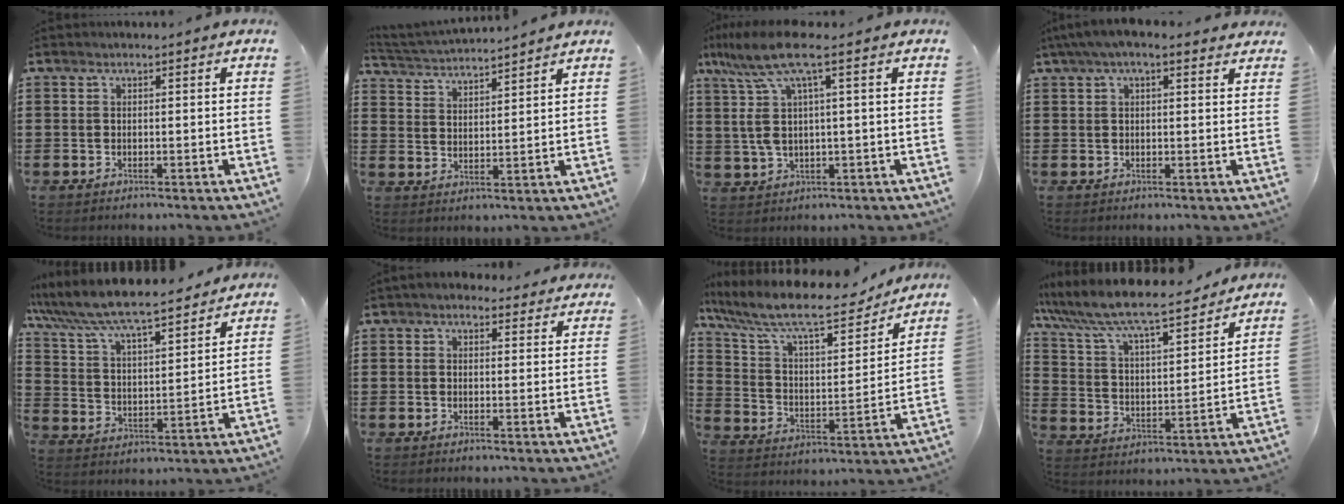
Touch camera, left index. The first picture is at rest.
{"total": 3.5, "force": [3.5, -0.3, 0.2], "torque": [-0.020, -0.020, 0.058]}
{"total": 9.4, "force": [3.2, 2.0, 8.6], "torque": [-0.214, -0.022, 0.041]}
{"total": 3.9, "force": [2.4, 1.4, 2.8], "torque": [-0.060, 0.007, 0.042]}
{"total": 7.5, "force": [7.0, 0.7, 2.7], "torque": [-0.084, -0.042, 0.117]}
{"total": 2.8, "force": [2.3, 1.3, 0.8], "torque": [-0.024, 0.000, 0.042]}
{"total": 12.0, "force": [10.0, 1.8, 6.3], "torque": [-0.163, -0.058, 0.171]}
{"total": 8.0, "force": [7.3, 0.8, 3.1], "torque": [-0.094, -0.050, 0.119]}